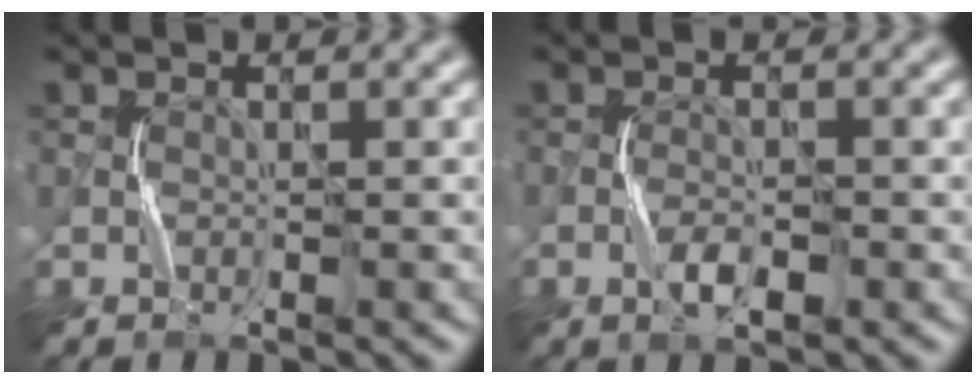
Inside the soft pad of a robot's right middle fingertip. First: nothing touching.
{"total": 1.4, "force": [-0.7, 0.4, 1.1], "torque": [-0.024, 0.003, -0.015]}